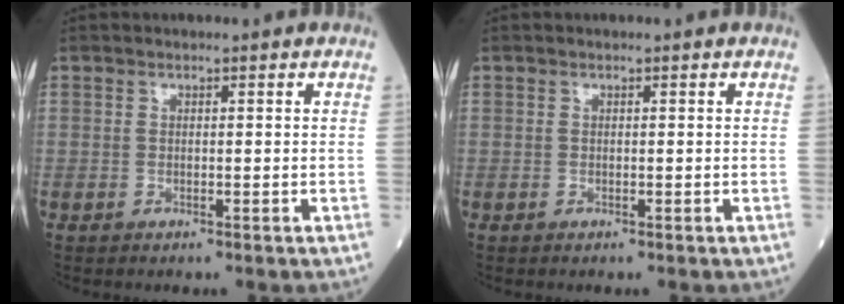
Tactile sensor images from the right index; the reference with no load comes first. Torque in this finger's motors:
{"motor_torque": [0.00, 0.00, 0.00, 0.00]}